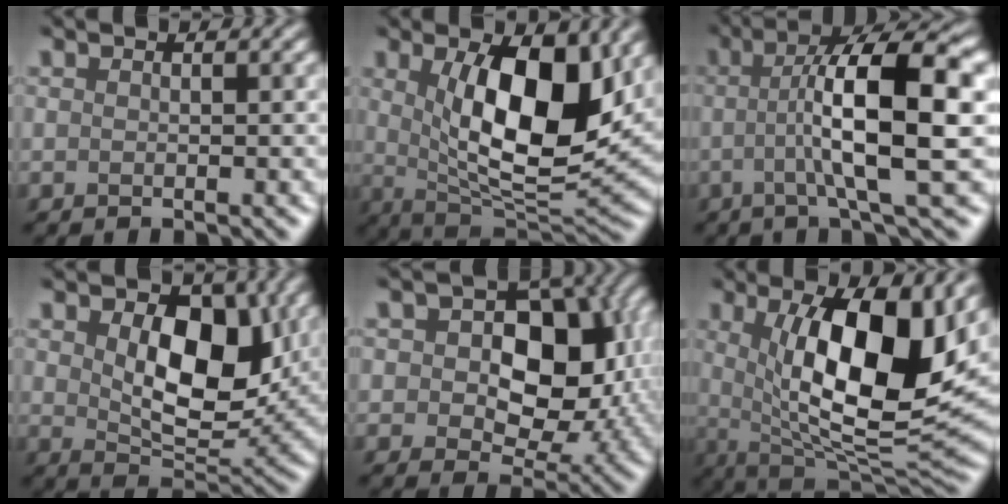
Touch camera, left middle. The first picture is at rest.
{"total": 8.9, "force": [1.7, 2.8, 8.3], "torque": [-0.155, -0.006, 0.054]}
{"total": 9.0, "force": [-0.3, 1.1, 8.9], "torque": [-0.156, 0.023, 0.012]}
{"total": 6.3, "force": [1.4, 3.4, 5.2], "torque": [-0.112, -0.002, 0.047]}
{"total": 7.2, "force": [0.4, 4.7, 5.4], "torque": [-0.091, 0.005, 0.024]}
{"total": 12.2, "force": [2.2, 4.1, 11.2], "torque": [-0.185, -0.008, 0.053]}